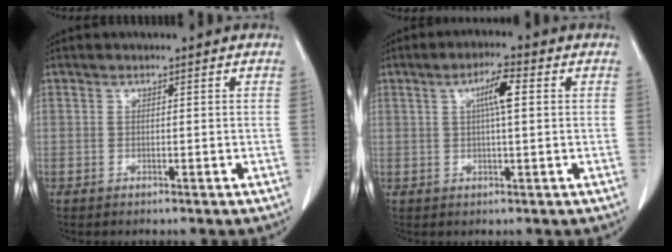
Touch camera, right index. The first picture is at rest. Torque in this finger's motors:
{"motor_torque": [0.83, 0.01, 0.16, 0.06]}